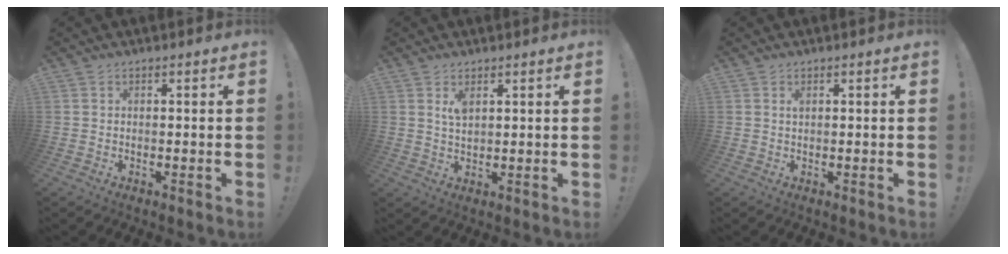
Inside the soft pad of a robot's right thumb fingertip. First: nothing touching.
{"total": 3.2, "force": [1.9, 1.2, 2.3], "torque": [-0.037, -0.008, 0.032]}
{"total": 0.7, "force": [0.4, 0.0, 0.6], "torque": [-0.006, -0.002, 0.006]}